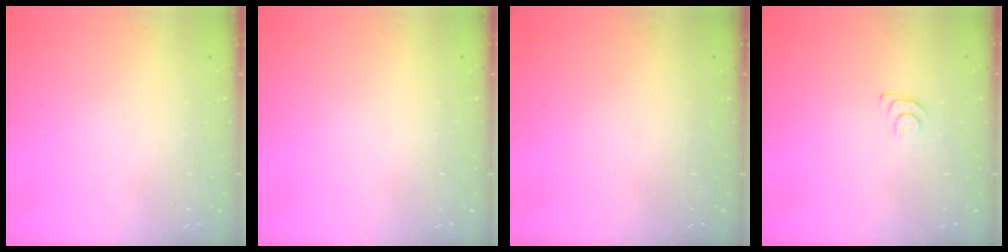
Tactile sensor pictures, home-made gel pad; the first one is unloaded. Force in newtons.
{"total": 0.0}
{"total": 0.0}
{"total": 5.4, "press": 5.4, "slide": 0.7}